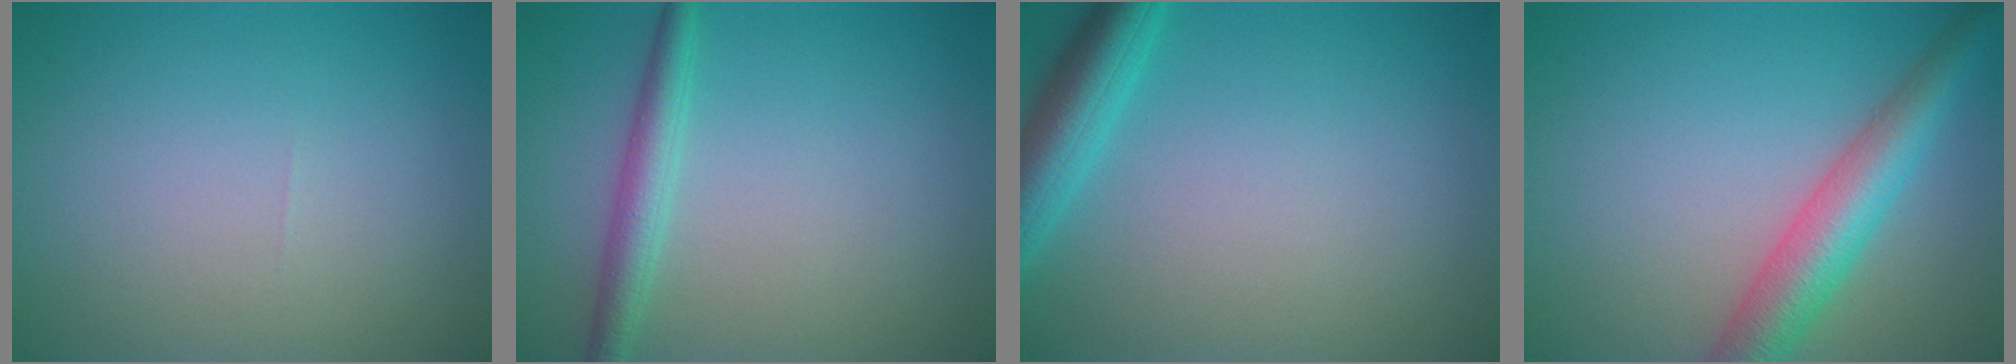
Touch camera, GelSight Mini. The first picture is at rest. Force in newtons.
{"total": 2.6, "press": 2.6, "slide": 0.1}
{"total": 4.2, "press": 4.2, "slide": 0.2}
{"total": 5.5, "press": 5.5, "slide": 0.2}